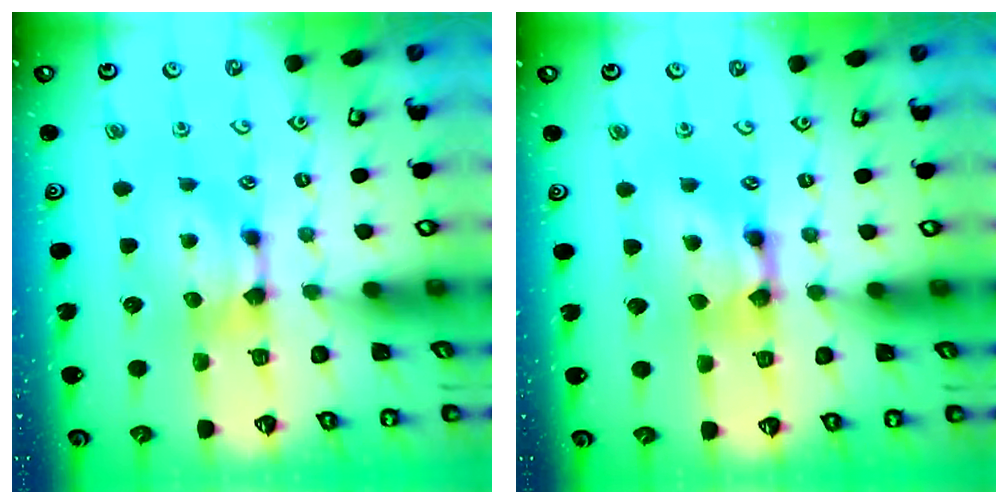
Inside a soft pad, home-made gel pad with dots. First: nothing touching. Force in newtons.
{"total": 2.6, "press": 2.6, "slide": 0.2}